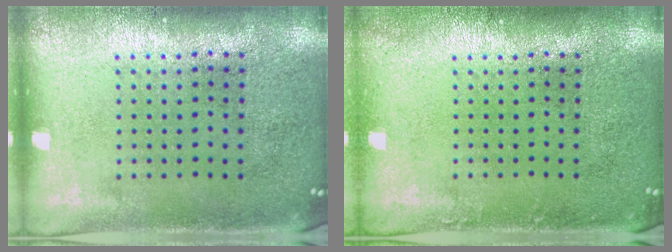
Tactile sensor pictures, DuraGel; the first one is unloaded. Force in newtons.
{"total": 0.7, "press": 0.7, "slide": 0.1}